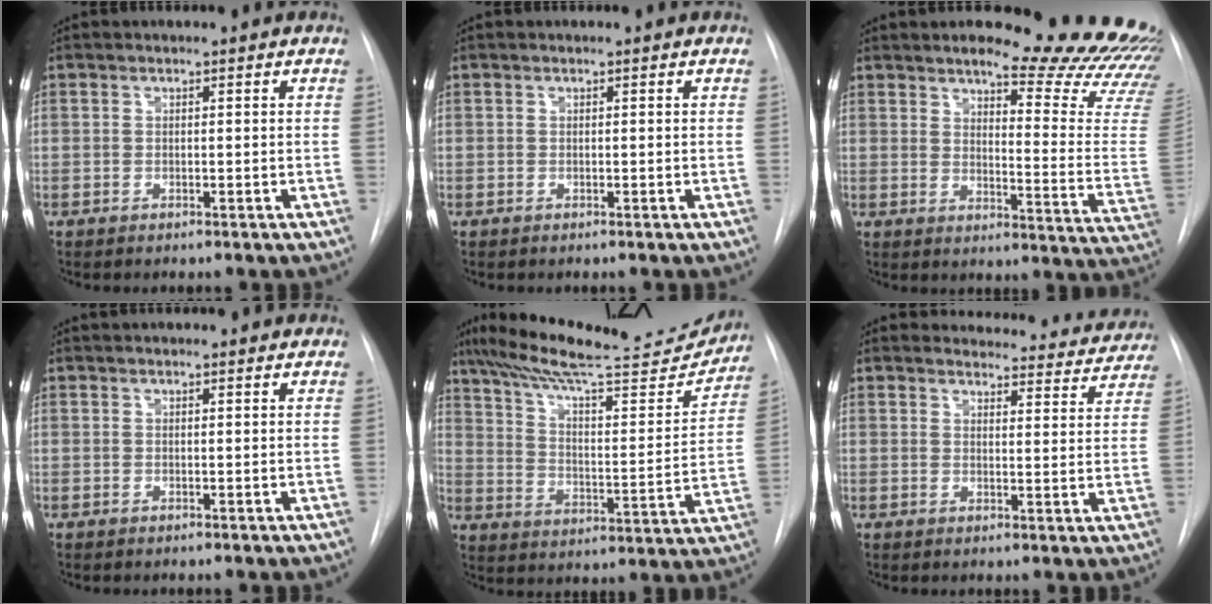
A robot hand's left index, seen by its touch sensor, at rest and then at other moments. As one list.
[{"total": 0.0}, {"total": 20.8, "force": [18.8, 1.2, 8.8], "torque": [-0.105, -0.134, 0.209]}, {"total": 4.8, "force": [4.4, 1.1, 1.6], "torque": [-0.021, 0.032, 0.048]}, {"total": 25.1, "force": [22.4, 3.7, 10.8], "torque": [-0.176, -0.029, 0.310]}, {"total": 14.5, "force": [14.0, 3.7, 1.2], "torque": [0.026, -0.044, 0.134]}]